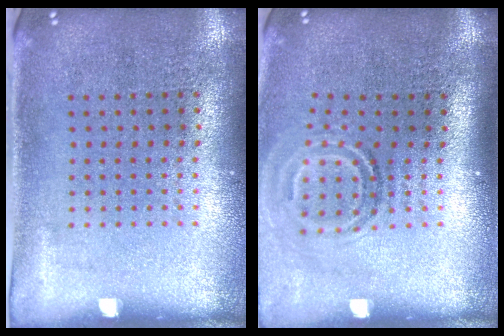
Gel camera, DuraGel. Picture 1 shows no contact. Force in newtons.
{"total": 1.9, "press": 1.2, "slide": 1.5}